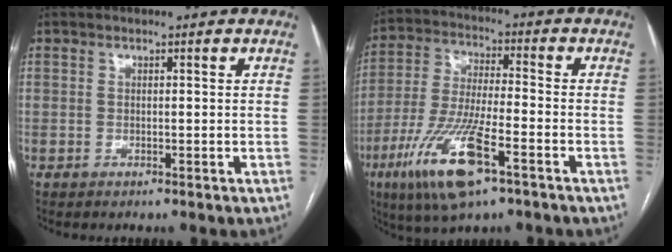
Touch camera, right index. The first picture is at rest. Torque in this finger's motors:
{"motor_torque": [1.52, -0.62, 0.88, 0.21]}